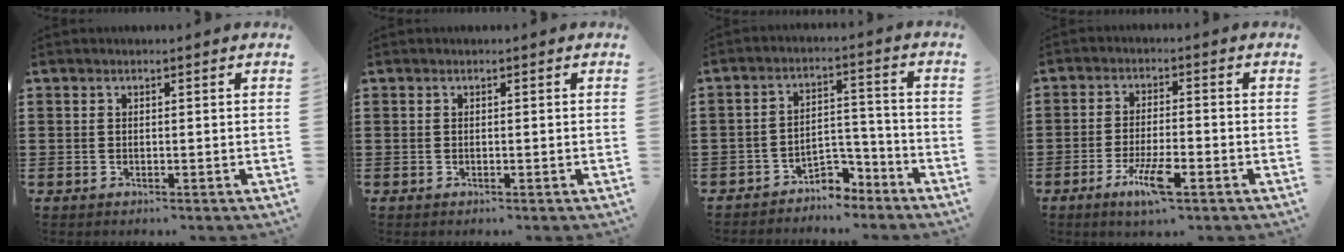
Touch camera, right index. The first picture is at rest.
{"total": 0.0}
{"total": 4.9, "force": [-4.3, 1.9, 1.3], "torque": [-0.025, 0.014, -0.084]}
{"total": 6.0, "force": [-3.2, 1.2, 4.9], "torque": [-0.104, -0.010, -0.060]}